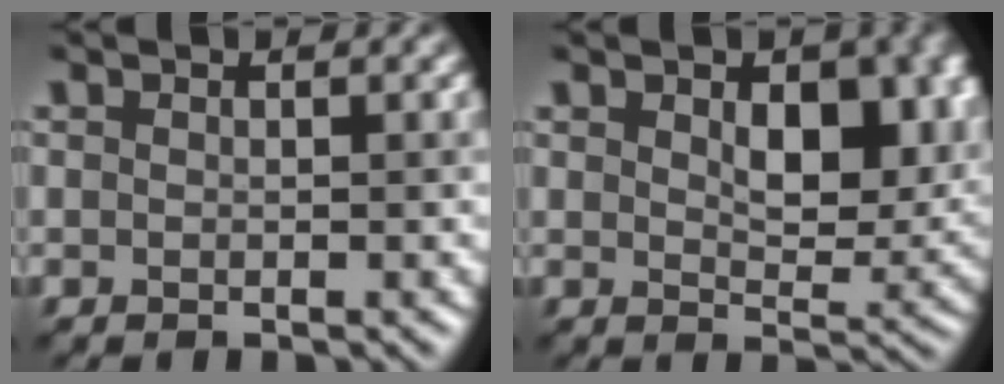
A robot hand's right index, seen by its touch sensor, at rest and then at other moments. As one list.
[{"total": 7.0, "force": [2.0, 3.9, 5.4], "torque": [-0.073, -0.008, 0.044]}]